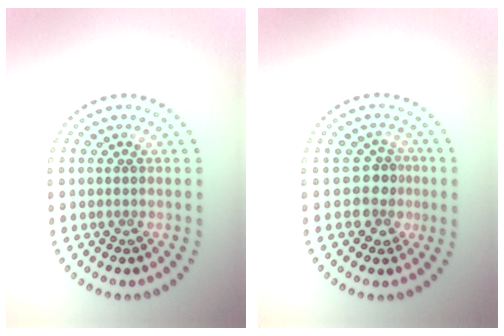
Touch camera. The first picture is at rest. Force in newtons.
{"total": 2.4, "press": 1.9, "slide": 1.4}